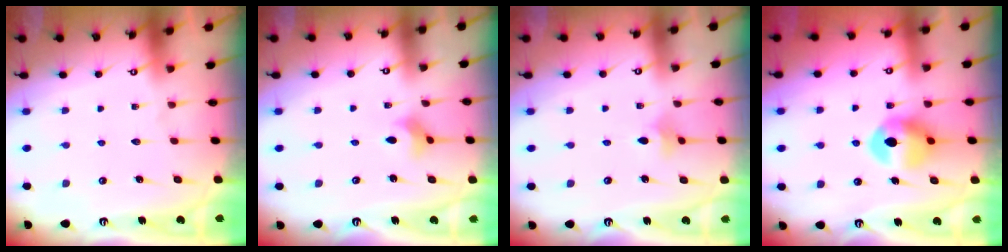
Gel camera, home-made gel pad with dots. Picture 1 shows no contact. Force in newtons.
{"total": 2.7, "press": 2.6, "slide": 0.6}
{"total": 5.1, "press": 5.0, "slide": 0.9}
{"total": 10.3, "press": 10.3, "slide": 0.0}